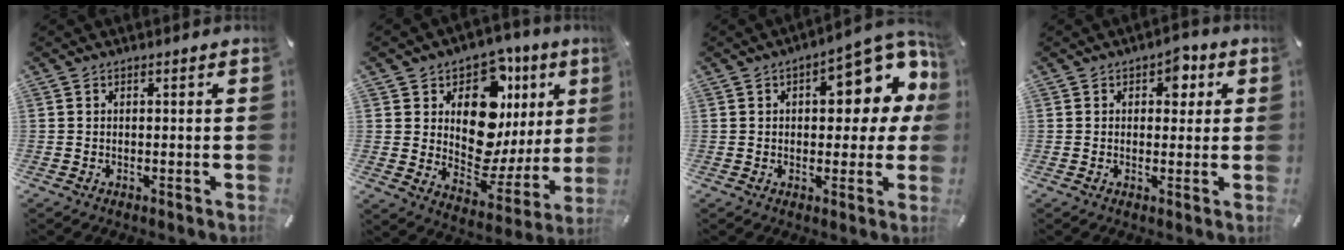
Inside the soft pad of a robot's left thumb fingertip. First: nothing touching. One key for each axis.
{"total": 14.9, "fx": 6.6, "fy": 9.9, "fz": 9.0, "tx": -0.123, "ty": -0.074, "tz": 0.113}
{"total": 14.0, "fx": 4.7, "fy": 7.0, "fz": 11.2, "tx": -0.133, "ty": -0.028, "tz": 0.075}
{"total": 3.6, "fx": 0.9, "fy": 2.3, "fz": 2.6, "tx": -0.016, "ty": -0.006, "tz": 0.004}